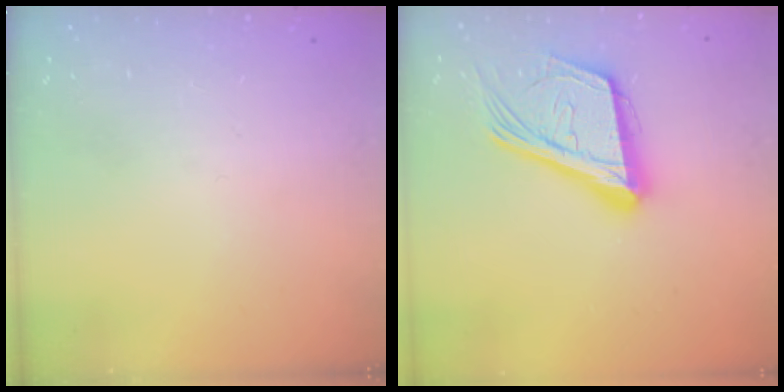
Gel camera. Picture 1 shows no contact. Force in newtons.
{"total": 23.2, "press": 22.7, "slide": 5.0}